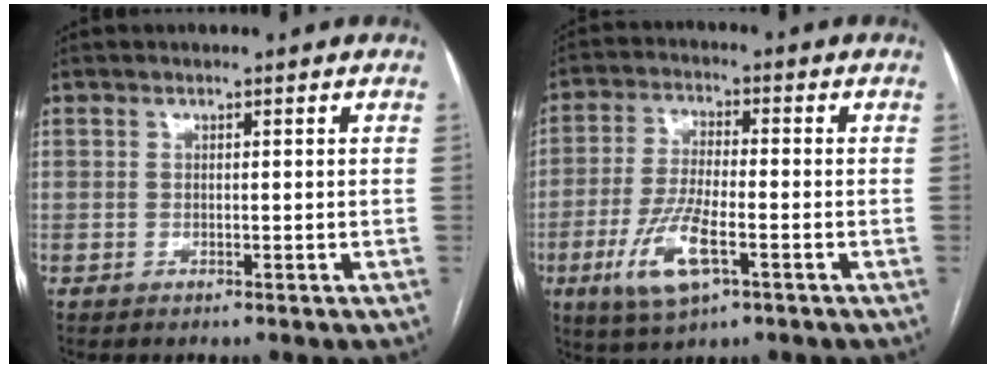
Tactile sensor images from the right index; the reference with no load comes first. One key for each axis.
{"total": 9.9, "fx": -4.0, "fy": 2.5, "fz": 8.7, "tx": -0.184, "ty": -0.012, "tz": -0.070}